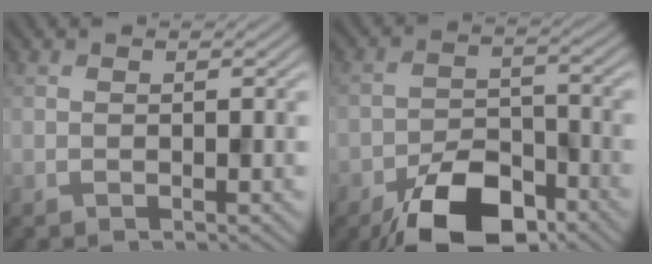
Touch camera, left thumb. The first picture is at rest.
{"total": 10.1, "force": [-7.0, 4.5, 5.8], "torque": [-0.090, -0.007, -0.132]}